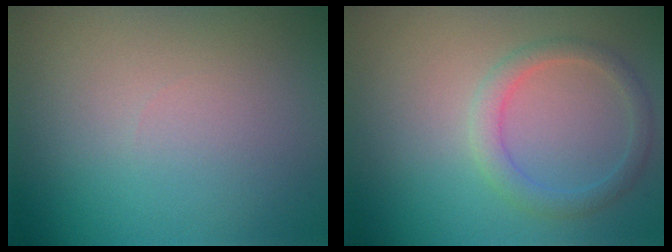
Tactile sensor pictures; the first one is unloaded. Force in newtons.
{"total": 2.2, "press": 2.2, "slide": 0.1}